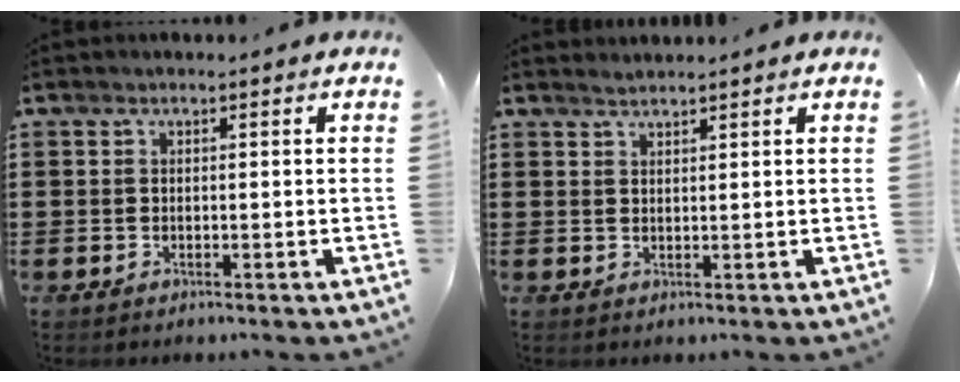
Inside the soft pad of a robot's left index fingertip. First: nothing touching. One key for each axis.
{"total": 1.0, "fx": 0.9, "fy": -0.3, "fz": 0.0, "tx": 0.000, "ty": -0.001, "tz": 0.019}